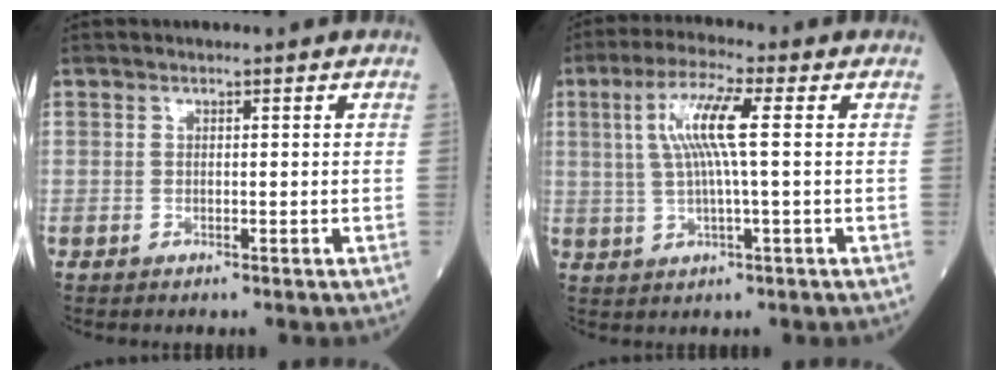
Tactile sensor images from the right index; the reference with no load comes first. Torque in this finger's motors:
{"motor_torque": [0.57, -0.22, 0.33, 0.19]}